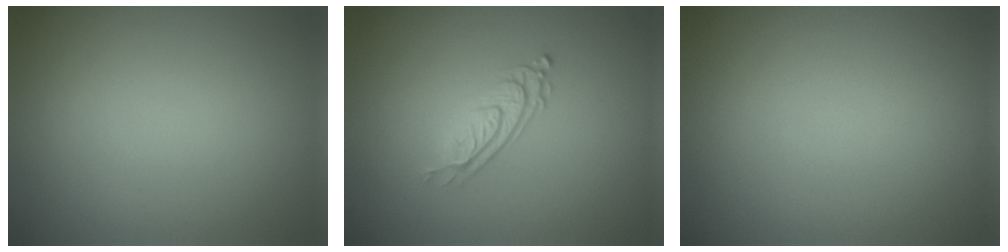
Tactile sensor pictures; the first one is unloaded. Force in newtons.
{"total": 3.1, "press": 2.0, "slide": 2.4}
{"total": 0.0}